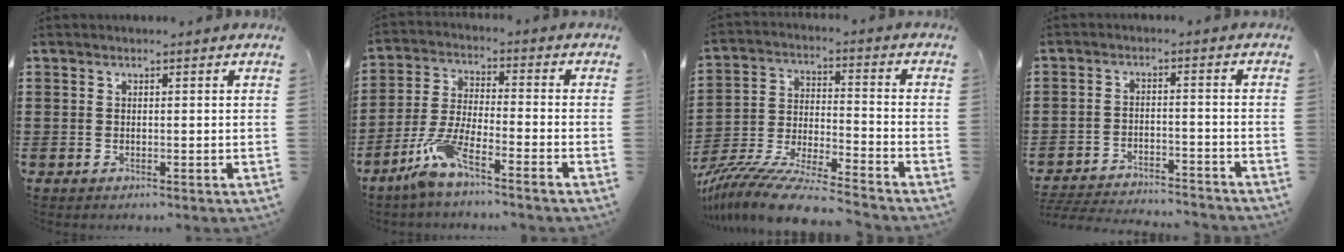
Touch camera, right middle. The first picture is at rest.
{"total": 6.9, "force": [-5.4, 0.5, 4.3], "torque": [-0.104, -0.014, -0.107]}
{"total": 10.8, "force": [-10.1, -0.1, 3.8], "torque": [-0.079, 0.006, -0.204]}
{"total": 4.4, "force": [-4.3, 0.0, 0.7], "torque": [-0.020, 0.000, -0.091]}